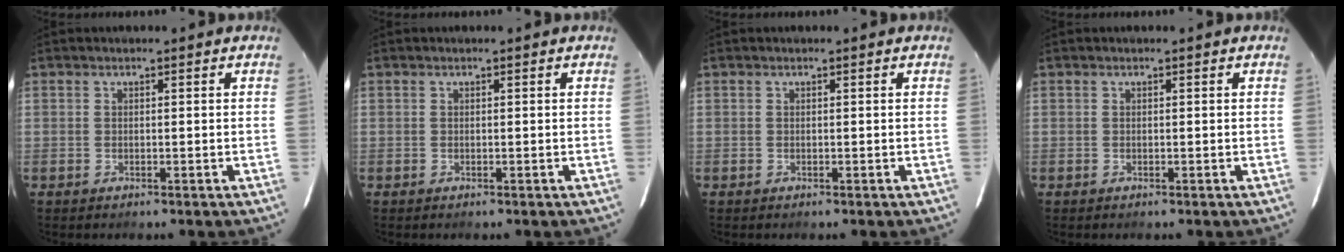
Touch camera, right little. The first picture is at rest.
{"total": 0.0}
{"total": 0.0}
{"total": 0.0}